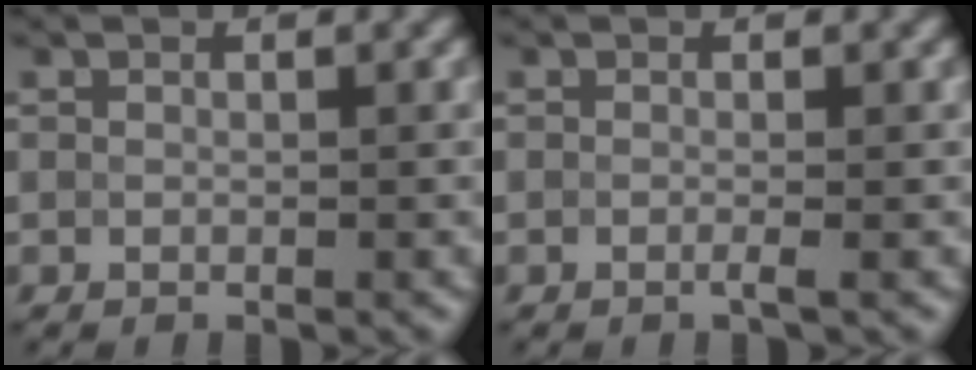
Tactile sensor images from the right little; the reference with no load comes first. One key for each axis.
{"total": 1.1, "fx": -0.6, "fy": 0.2, "fz": 0.9, "tx": -0.008, "ty": -0.004, "tz": -0.012}